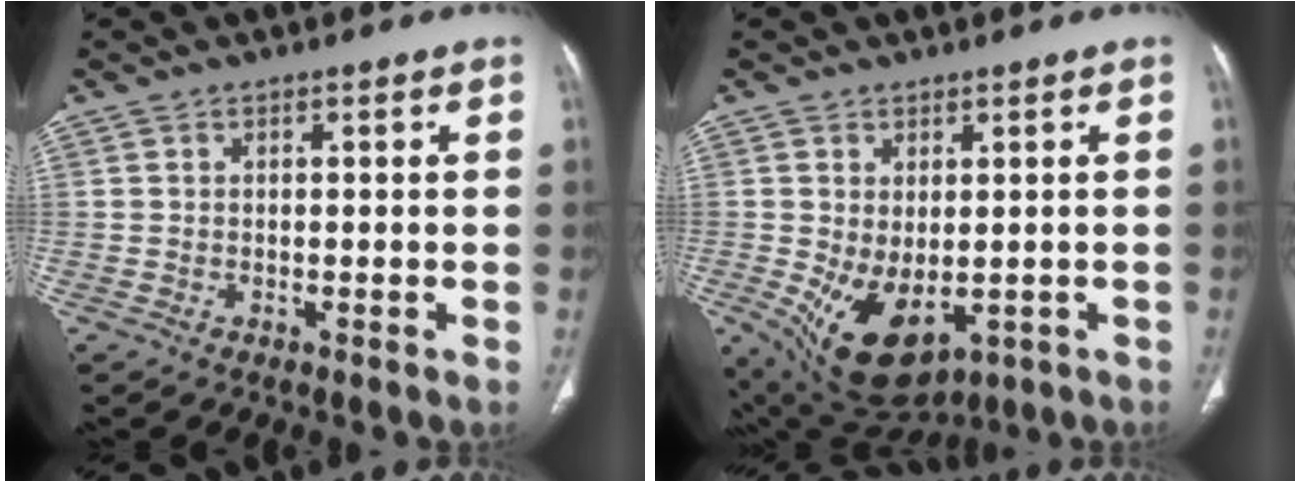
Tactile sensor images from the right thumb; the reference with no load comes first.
{"total": 10.9, "force": [-2.3, 6.3, 8.6], "torque": [-0.139, -0.010, -0.008]}